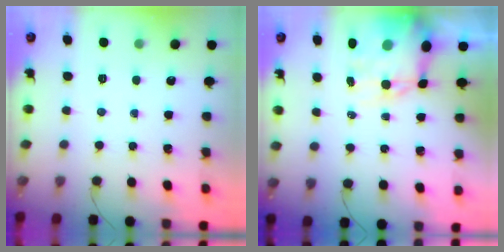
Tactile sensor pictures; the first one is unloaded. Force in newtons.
{"total": 11.9, "press": 11.5, "slide": 2.8}